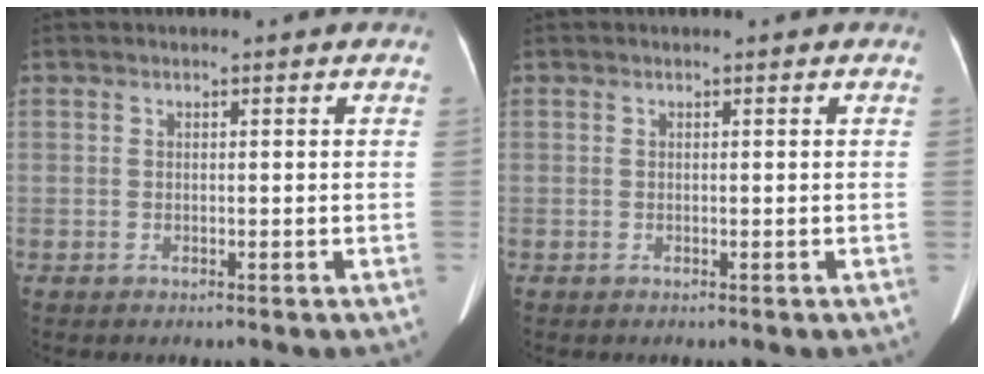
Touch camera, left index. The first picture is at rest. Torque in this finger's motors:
{"motor_torque": [0.04, 0.05, 0.00, 0.01]}